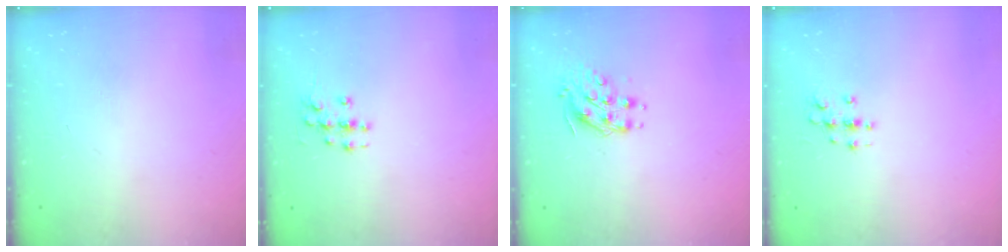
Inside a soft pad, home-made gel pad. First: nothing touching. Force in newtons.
{"total": 3.7, "press": 3.7, "slide": 0.1}
{"total": 8.4, "press": 8.4, "slide": 0.5}
{"total": 2.8, "press": 2.8, "slide": 0.3}